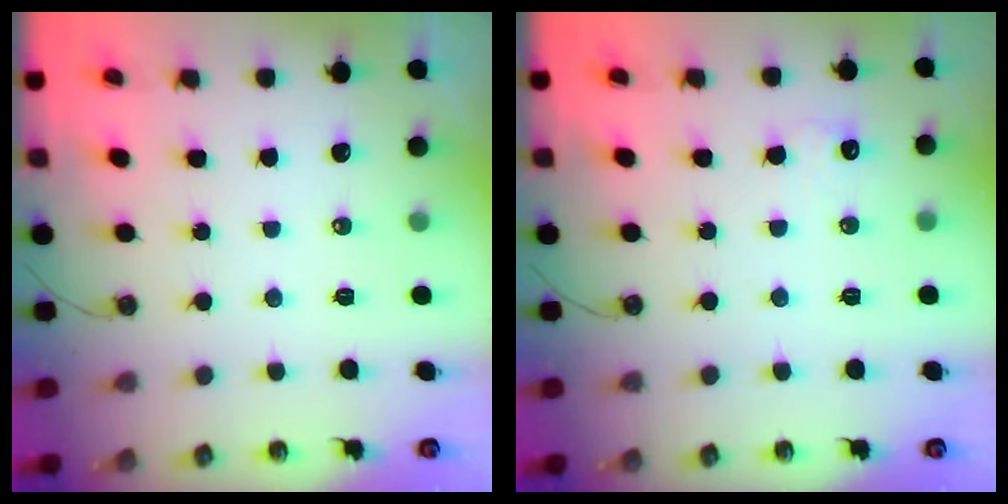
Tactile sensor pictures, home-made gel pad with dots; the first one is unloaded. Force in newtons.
{"total": 7.0, "press": 6.8, "slide": 1.3}